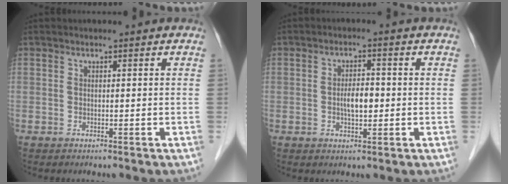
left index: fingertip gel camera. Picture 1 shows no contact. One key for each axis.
{"total": 3.7, "fx": -0.4, "fy": 1.5, "fz": 3.3, "tx": -0.062, "ty": 0.002, "tz": -0.007}